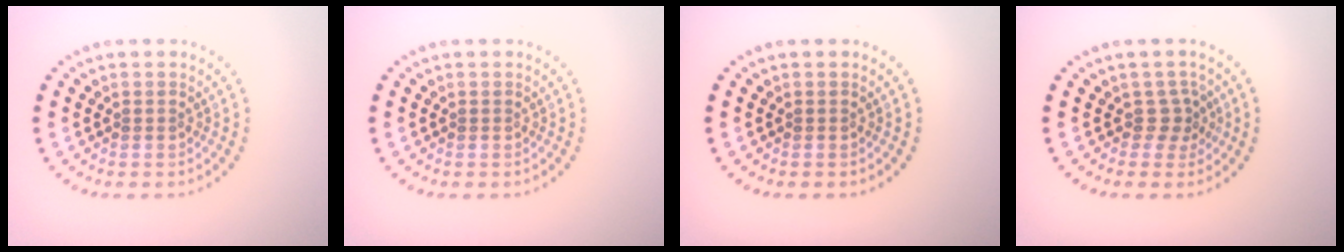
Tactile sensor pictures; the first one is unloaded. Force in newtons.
{"total": 0.0}
{"total": 0.0}
{"total": 2.0, "press": 1.2, "slide": 1.5}